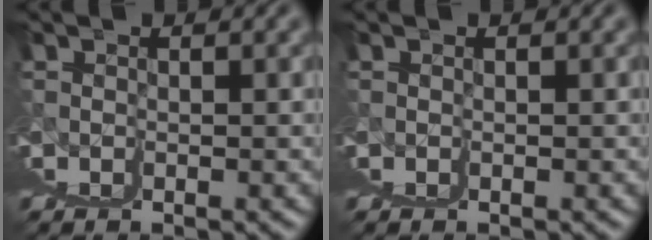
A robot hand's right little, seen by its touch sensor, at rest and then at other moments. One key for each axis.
{"total": 0.0}